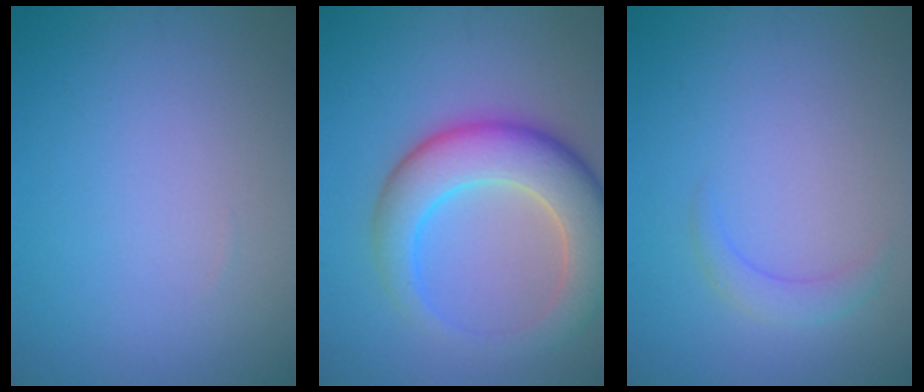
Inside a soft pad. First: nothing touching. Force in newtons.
{"total": 7.8, "press": 7.8, "slide": 0.3}
{"total": 1.5, "press": 1.5, "slide": 0.1}